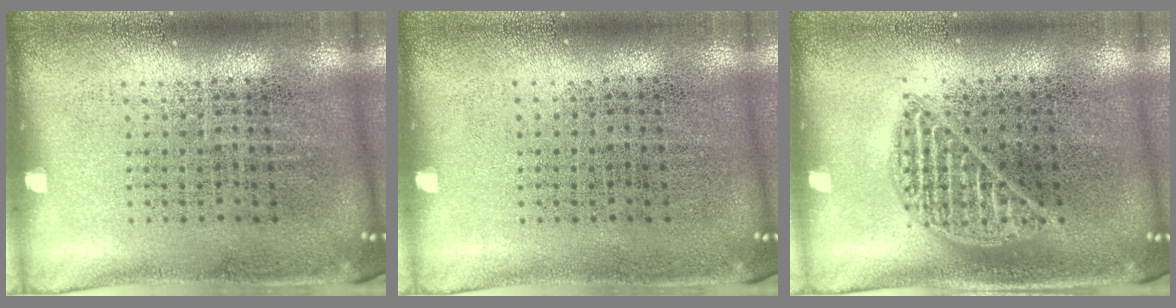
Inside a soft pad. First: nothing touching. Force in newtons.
{"total": 0.0}
{"total": 1.0, "press": 1.0, "slide": 0.1}